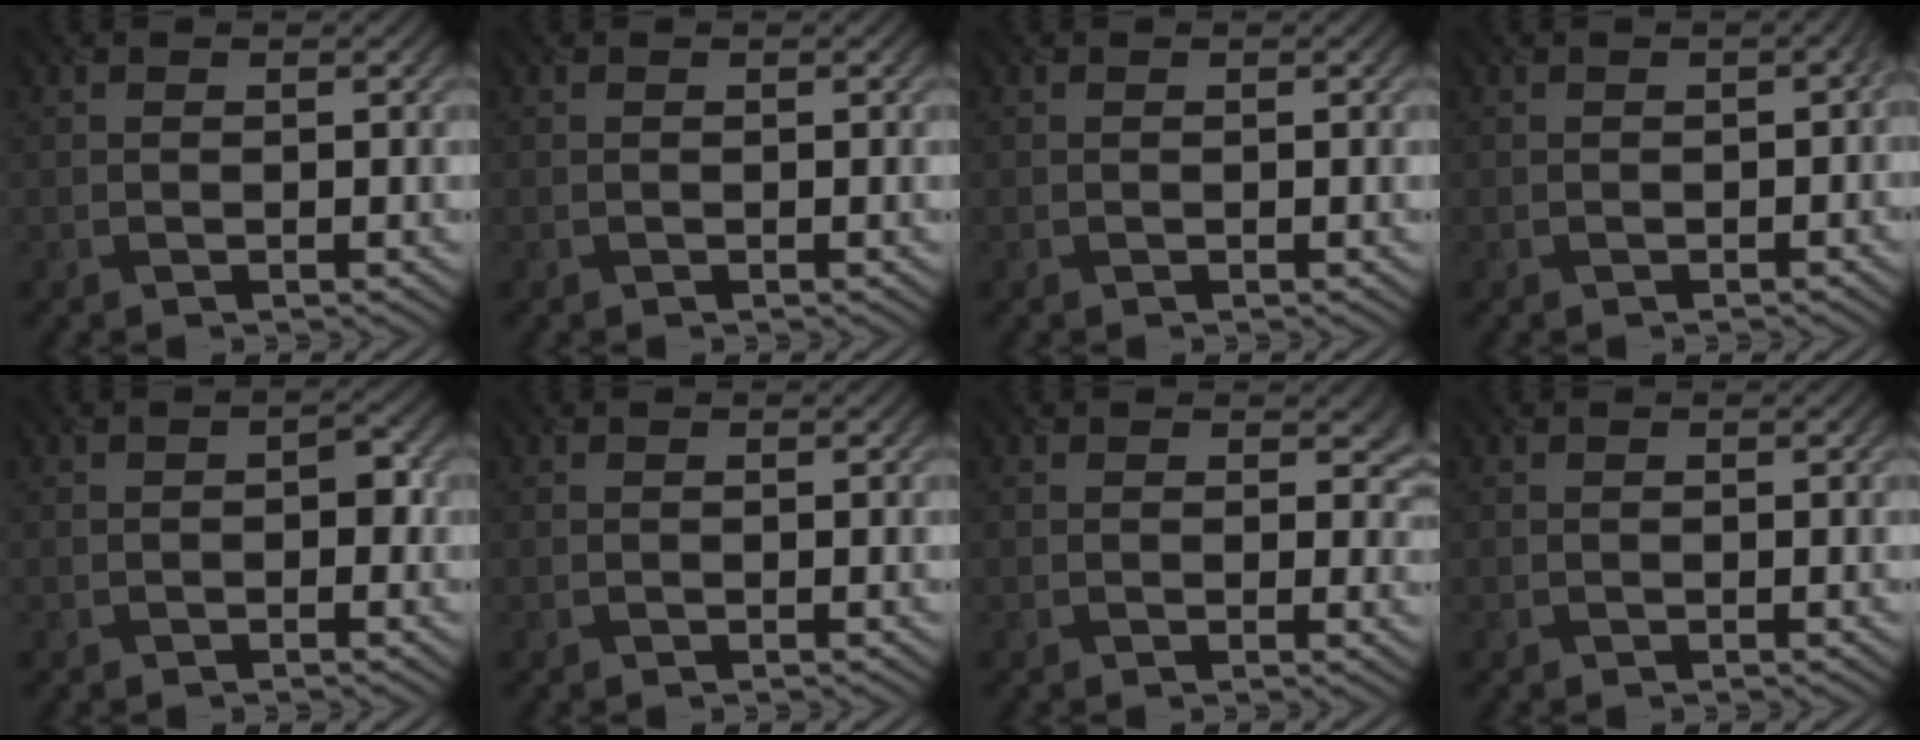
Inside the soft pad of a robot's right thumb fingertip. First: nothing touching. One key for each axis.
{"total": 0.0}
{"total": 0.0}
{"total": 1.8, "fx": -0.7, "fy": 1.1, "fz": 1.1, "tx": -0.020, "ty": -0.009, "tz": -0.004}
{"total": 1.6, "fx": -0.7, "fy": 1.2, "fz": 0.7, "tx": -0.011, "ty": -0.009, "tz": -0.009}
{"total": 0.0}
{"total": 2.5, "fx": 0.6, "fy": 2.0, "fz": 1.4, "tx": -0.017, "ty": -0.011, "tz": 0.007}
{"total": 0.0}